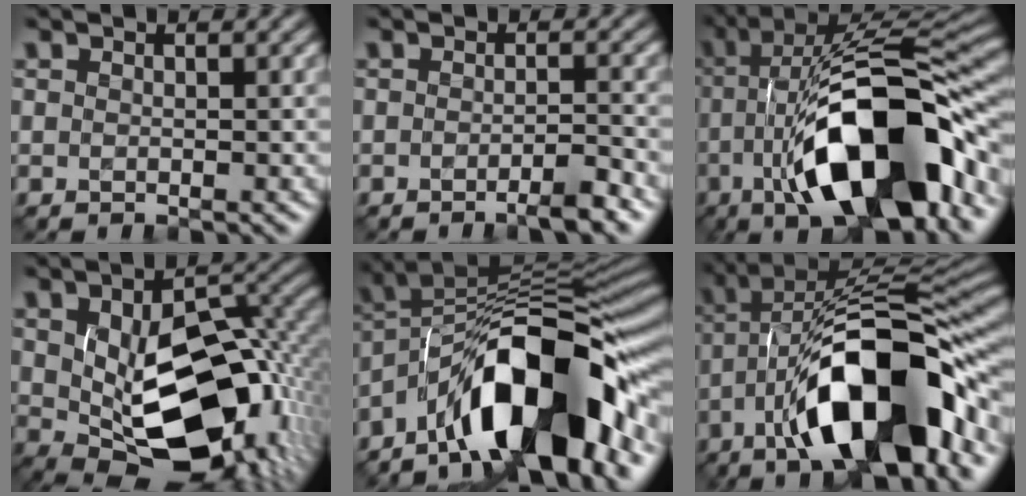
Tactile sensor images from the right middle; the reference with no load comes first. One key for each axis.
{"total": 2.1, "fx": -1.5, "fy": 0.1, "fz": 1.5, "tx": -0.022, "ty": 0.006, "tz": -0.033}
{"total": 14.8, "fx": -4.4, "fy": 5.3, "fz": 13.1, "tx": -0.208, "ty": 0.021, "tz": -0.078}
{"total": 14.2, "fx": -1.0, "fy": 8.4, "fz": 11.4, "tx": -0.183, "ty": -0.026, "tz": -0.003}
{"total": 14.1, "fx": -6.8, "fy": 5.4, "fz": 11.1, "tx": -0.151, "ty": 0.025, "tz": -0.126}
{"total": 14.3, "fx": -5.5, "fy": 5.1, "fz": 12.1, "tx": -0.189, "ty": 0.021, "tz": -0.097}